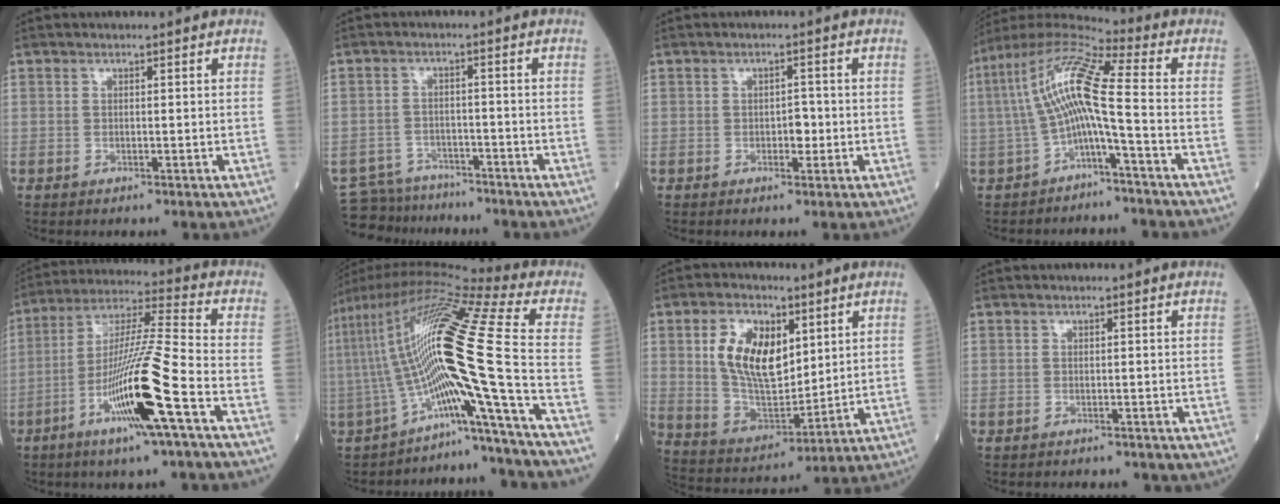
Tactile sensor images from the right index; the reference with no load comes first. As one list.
[{"total": 7.4, "force": [-6.9, 2.5, -0.5], "torque": [0.009, 0.015, -0.112]}, {"total": 2.1, "force": [-0.5, 1.2, 1.7], "torque": [-0.022, 0.003, -0.006]}, {"total": 11.1, "force": [-1.5, 0.6, 11.0], "torque": [-0.223, 0.037, -0.035]}, {"total": 15.9, "force": [-6.4, -0.6, 14.5], "torque": [-0.286, -0.010, -0.121]}, {"total": 22.6, "force": [-6.8, -1.8, 21.5], "torque": [-0.414, 0.024, -0.120]}, {"total": 12.7, "force": [4.1, 6.4, 10.2], "torque": [-0.204, 0.010, 0.084]}, {"total": 2.8, "force": [-2.2, 1.4, 1.0], "torque": [-0.016, -0.001, -0.021]}]